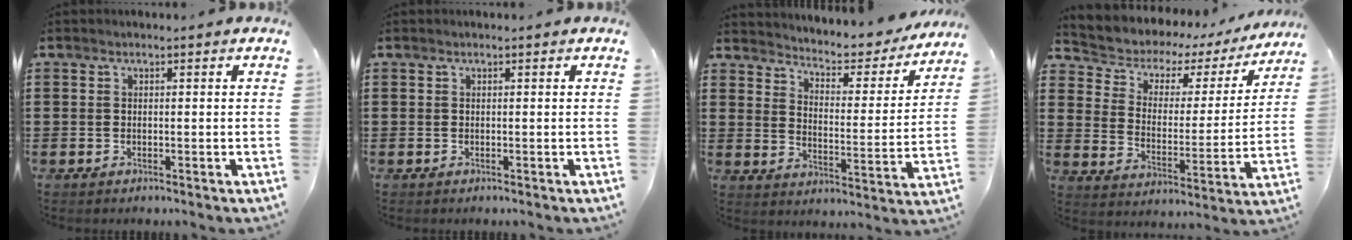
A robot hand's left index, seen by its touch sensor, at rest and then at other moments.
{"total": 0.0}
{"total": 4.0, "force": [3.9, 0.3, 0.7], "torque": [-0.032, -0.039, 0.058]}
{"total": 4.1, "force": [3.0, 2.6, 1.2], "torque": [-0.046, -0.024, 0.041]}